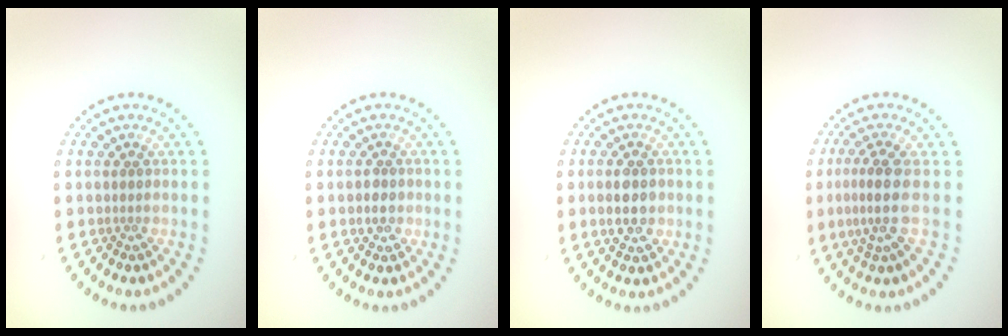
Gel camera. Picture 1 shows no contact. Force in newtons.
{"total": 1.4, "press": 1.4, "slide": 0.2}
{"total": 2.6, "press": 2.6, "slide": 0.1}
{"total": 3.0, "press": 2.3, "slide": 1.9}